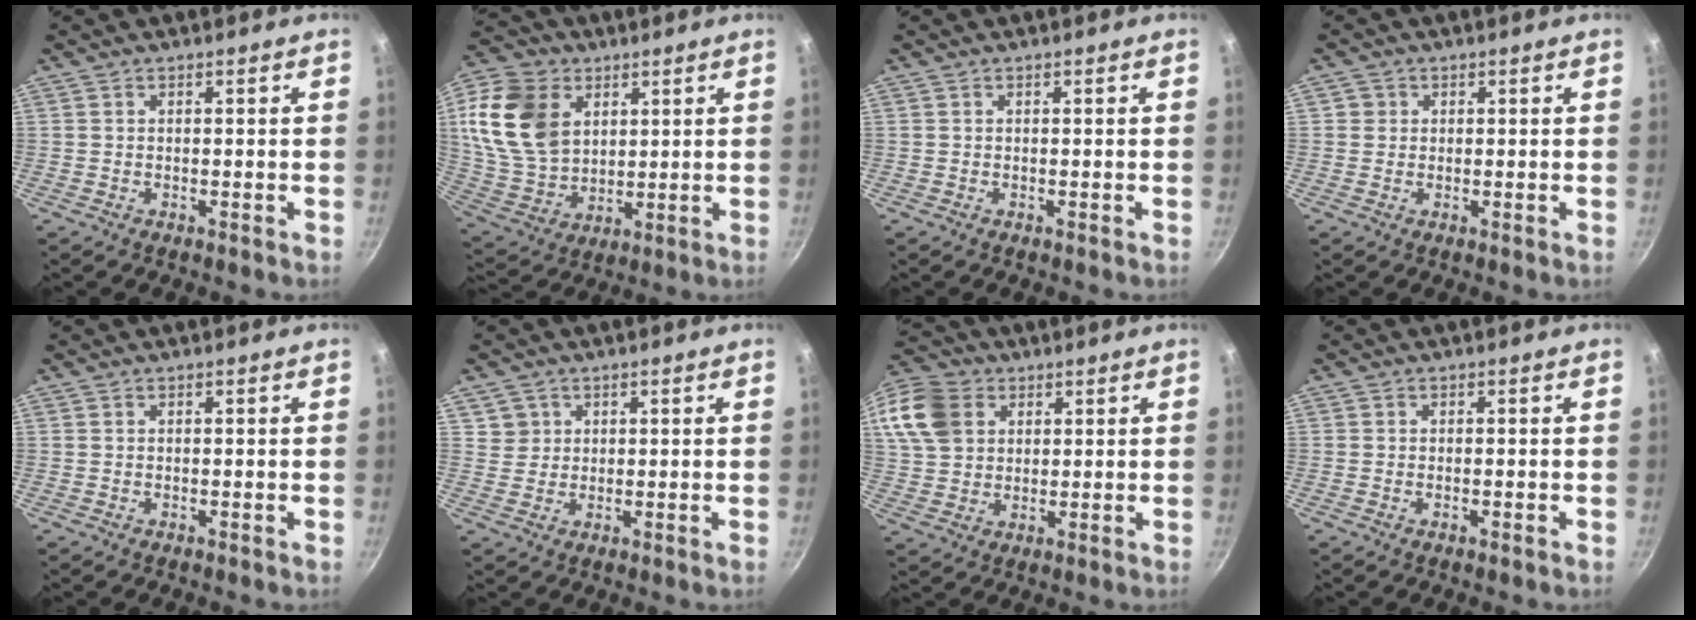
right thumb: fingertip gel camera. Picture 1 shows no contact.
{"total": 17.8, "force": [5.6, 12.9, 11.0], "torque": [-0.191, -0.014, 0.115]}
{"total": 0.0}
{"total": 2.0, "force": [0.4, 1.9, 0.5], "torque": [0.003, 0.005, 0.002]}
{"total": 0.0}
{"total": 3.2, "force": [1.2, 2.9, 0.2], "torque": [0.020, 0.009, 0.020]}
{"total": 14.7, "force": [5.5, 11.4, 7.6], "torque": [-0.151, 0.006, 0.101]}
{"total": 1.0, "force": [-0.5, 0.3, 0.8], "torque": [-0.017, 0.002, -0.009]}